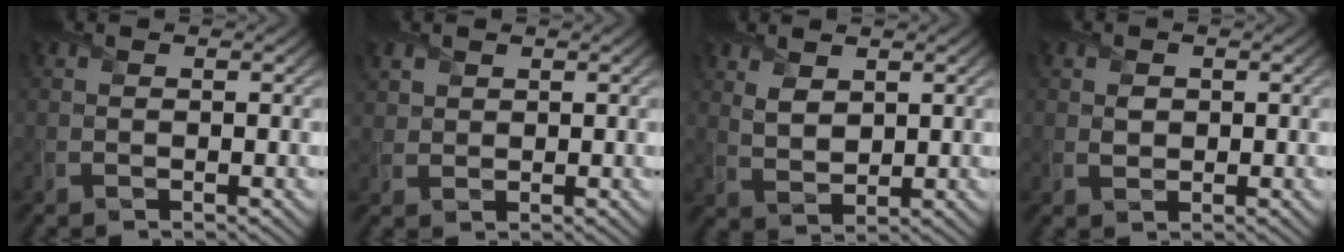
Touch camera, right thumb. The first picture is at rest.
{"total": 2.3, "force": [1.6, 1.6, 0.6], "torque": [-0.018, 0.004, 0.033]}
{"total": 3.2, "force": [1.8, 1.7, 2.1], "torque": [-0.055, -0.005, 0.040]}
{"total": 1.3, "force": [0.2, 1.0, 0.8], "torque": [-0.020, -0.002, 0.006]}